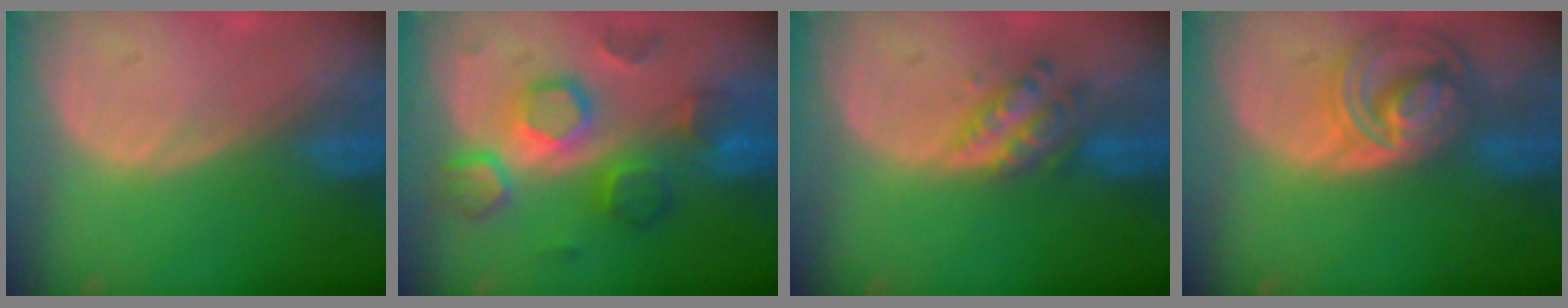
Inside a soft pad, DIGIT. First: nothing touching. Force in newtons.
{"total": 9.1, "press": 9.1, "slide": 0.3}
{"total": 5.3, "press": 5.2, "slide": 0.4}
{"total": 8.8, "press": 7.6, "slide": 4.4}